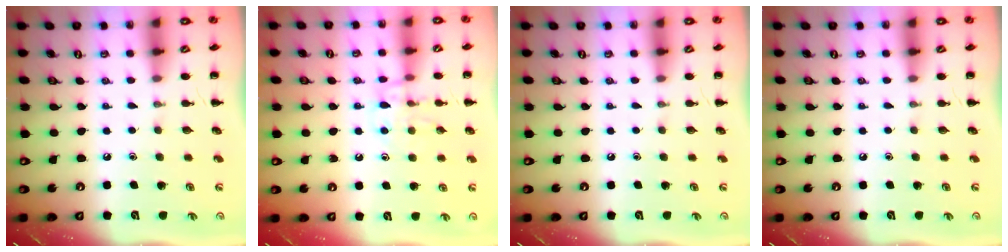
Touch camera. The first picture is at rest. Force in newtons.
{"total": 9.6, "press": 9.6, "slide": 0.7}
{"total": 0.0}
{"total": 0.0}